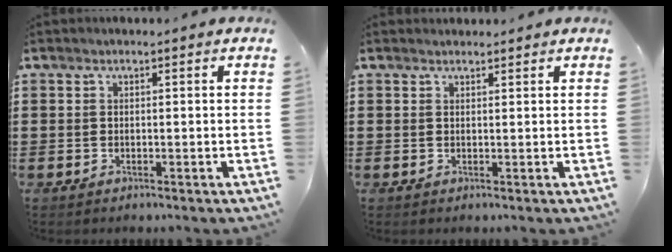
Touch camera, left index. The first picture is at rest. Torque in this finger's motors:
{"motor_torque": [-0.11, -0.17, -0.28, -0.08]}